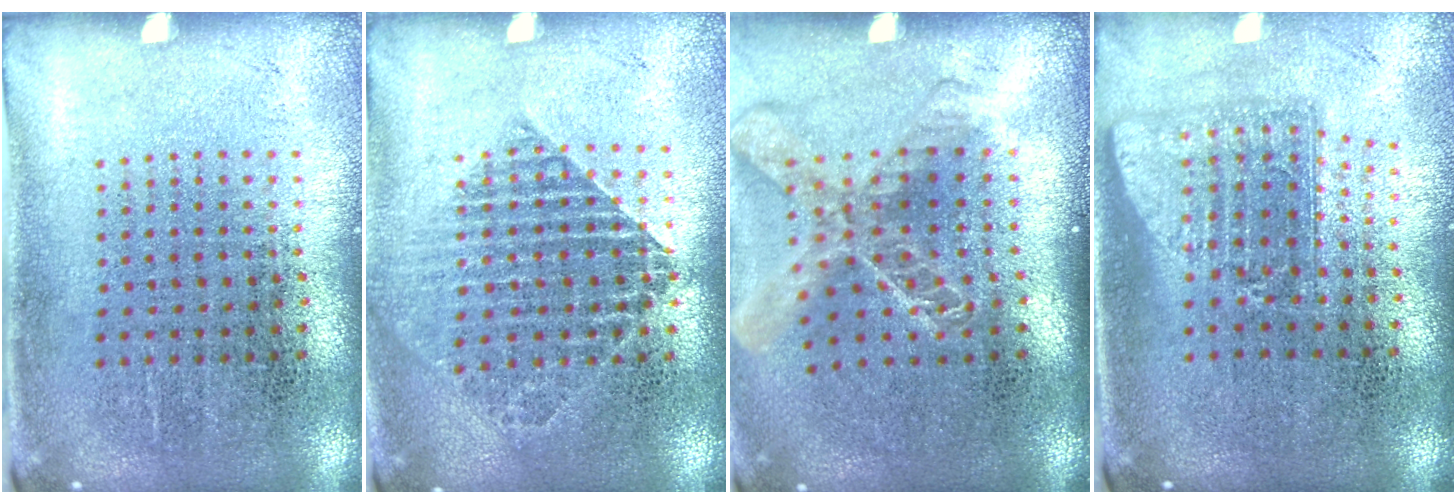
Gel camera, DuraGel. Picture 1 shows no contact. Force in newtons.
{"total": 1.4, "press": 1.3, "slide": 0.5}
{"total": 2.0, "press": 1.5, "slide": 1.3}
{"total": 1.6, "press": 1.1, "slide": 1.0}